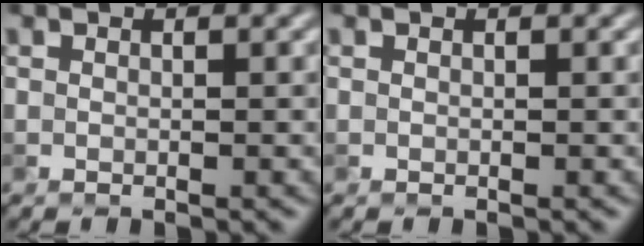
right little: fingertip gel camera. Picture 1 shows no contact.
{"total": 0.0}